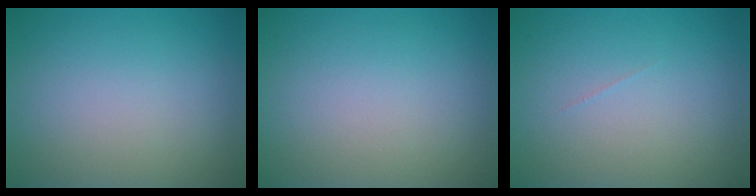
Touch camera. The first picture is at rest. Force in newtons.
{"total": 0.0}
{"total": 0.0}